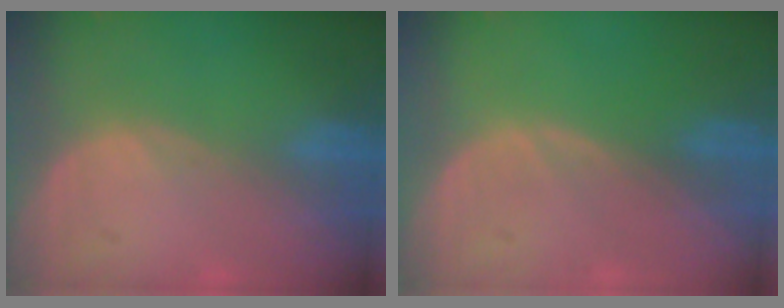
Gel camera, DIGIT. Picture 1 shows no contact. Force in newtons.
{"total": 0.0}